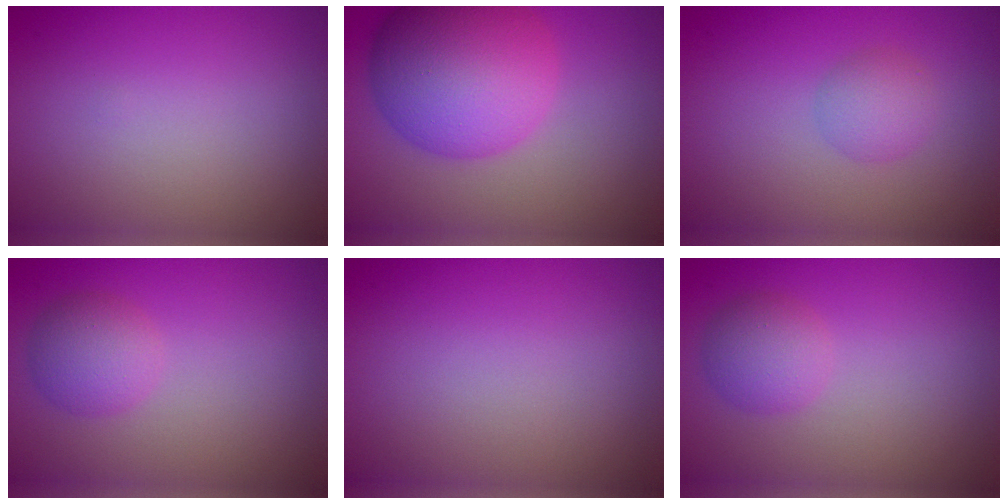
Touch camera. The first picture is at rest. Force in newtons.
{"total": 10.6, "press": 10.6, "slide": 0.2}
{"total": 2.2, "press": 2.2, "slide": 0.1}
{"total": 2.9, "press": 2.9, "slide": 0.1}
{"total": 0.0}
{"total": 2.6, "press": 2.6, "slide": 0.1}